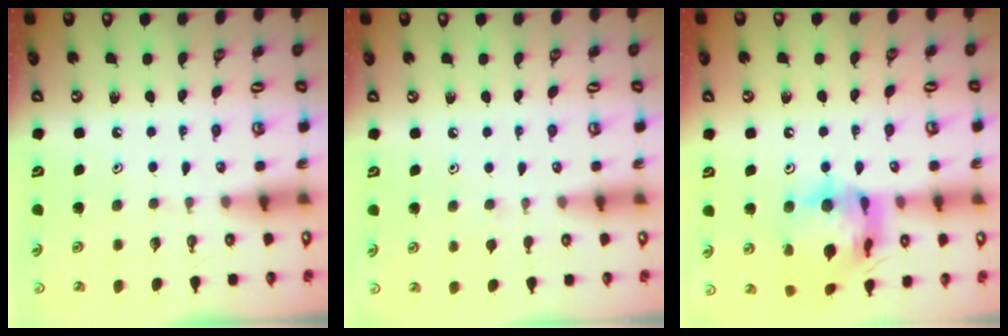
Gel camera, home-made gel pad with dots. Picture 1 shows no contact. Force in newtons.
{"total": 3.1, "press": 3.1, "slide": 0.5}
{"total": 16.6, "press": 16.5, "slide": 1.7}